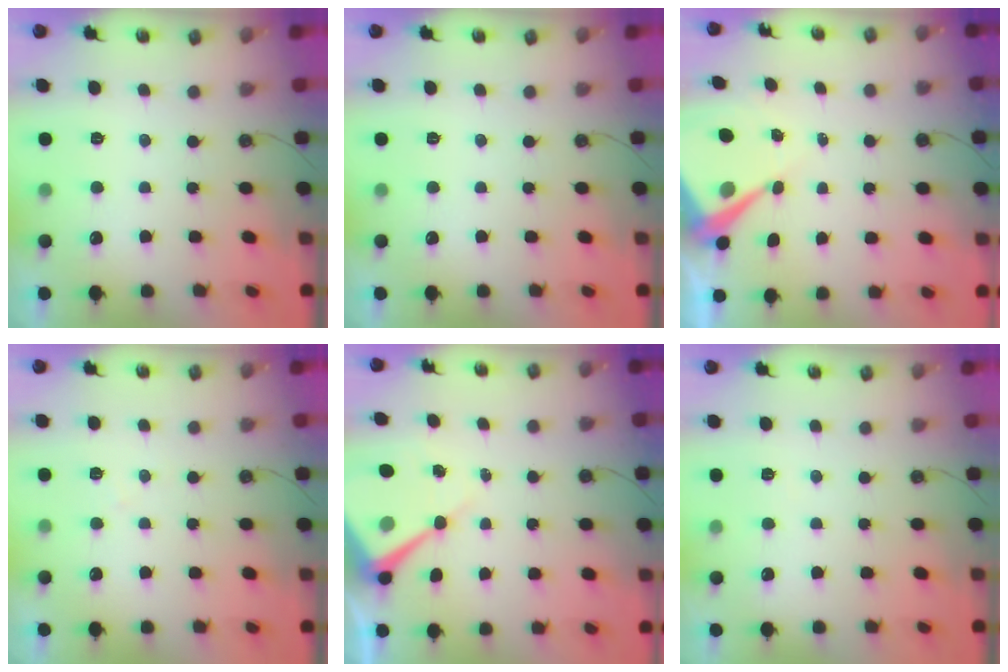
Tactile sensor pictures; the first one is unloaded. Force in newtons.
{"total": 0.0}
{"total": 7.1, "press": 7.1, "slide": 0.6}
{"total": 6.4, "press": 6.3, "slide": 0.8}
{"total": 9.1, "press": 9.1, "slide": 0.8}
{"total": 3.2, "press": 3.2, "slide": 0.6}